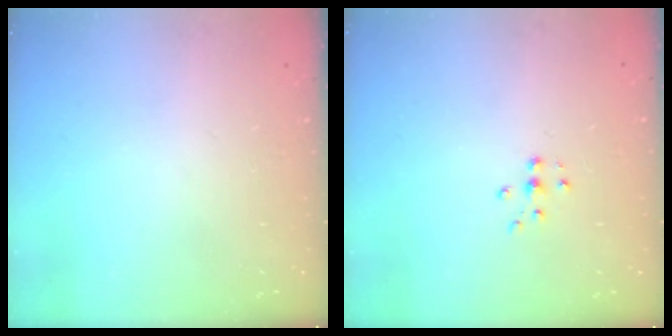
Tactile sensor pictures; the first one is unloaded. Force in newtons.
{"total": 4.9, "press": 4.9, "slide": 0.7}